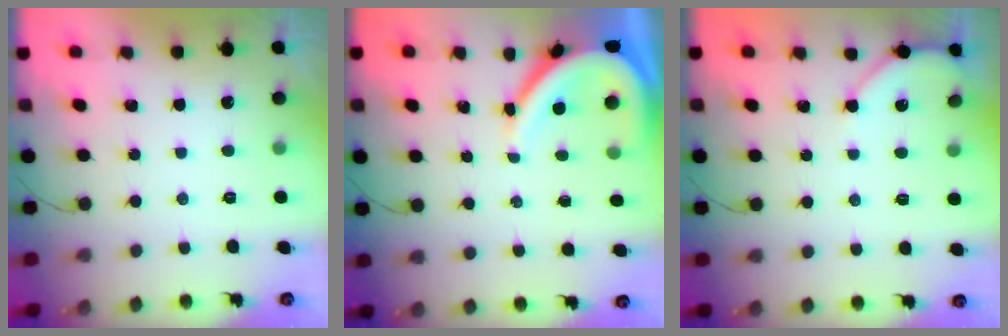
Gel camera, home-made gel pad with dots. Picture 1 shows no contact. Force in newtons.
{"total": 8.8, "press": 8.8, "slide": 0.8}
{"total": 5.0, "press": 4.9, "slide": 0.7}